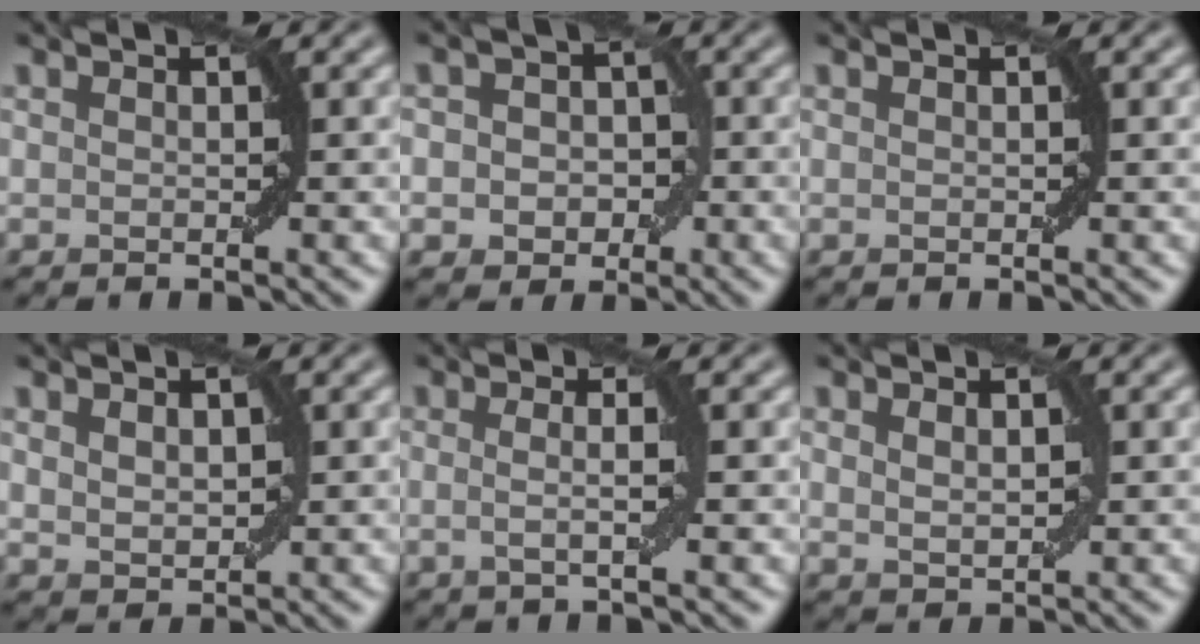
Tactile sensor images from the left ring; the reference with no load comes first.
{"total": 4.5, "force": [-0.2, 4.0, 2.1], "torque": [-0.003, 0.018, -0.026]}
{"total": 0.0}
{"total": 1.9, "force": [0.8, 1.3, 1.2], "torque": [-0.022, -0.001, 0.020]}
{"total": 2.3, "force": [-0.1, 0.5, 2.3], "torque": [-0.036, -0.002, -0.011]}
{"total": 1.5, "force": [0.6, 0.9, 1.0], "torque": [-0.018, -0.002, 0.017]}